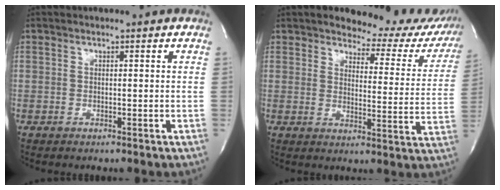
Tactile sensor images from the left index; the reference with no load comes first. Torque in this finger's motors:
{"motor_torque": [1.10, -1.04, 0.63, 0.08]}